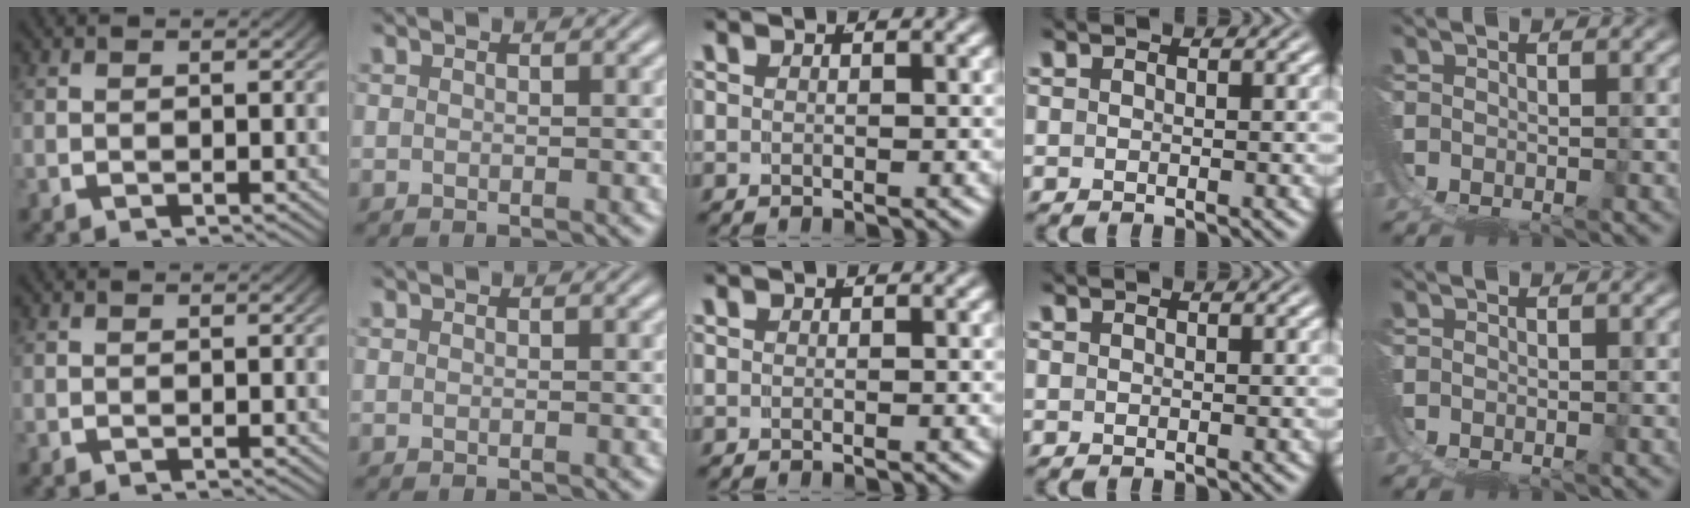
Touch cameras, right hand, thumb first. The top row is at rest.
{}